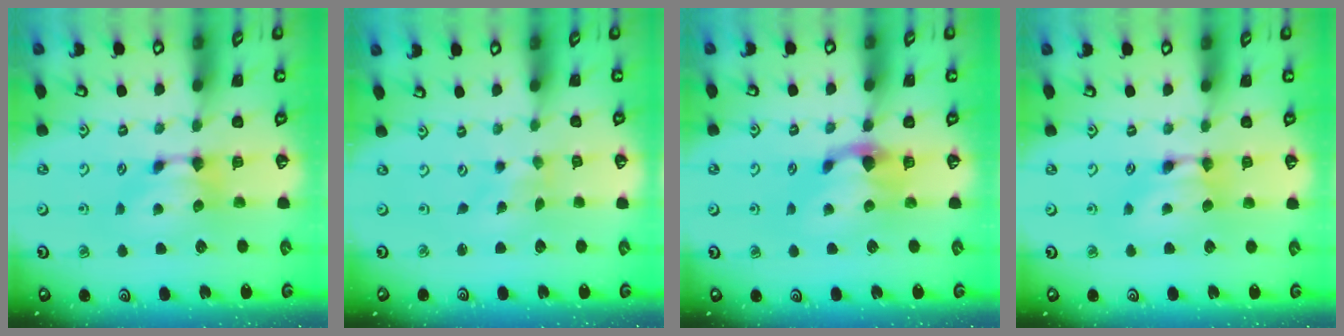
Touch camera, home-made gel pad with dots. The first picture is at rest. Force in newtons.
{"total": 4.9, "press": 4.9, "slide": 0.5}
{"total": 1.5, "press": 0.4, "slide": 1.4}
{"total": 1.6, "press": 1.6, "slide": 0.1}